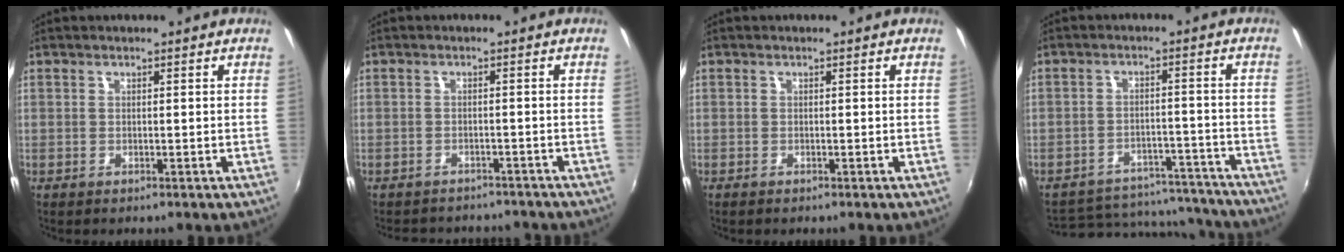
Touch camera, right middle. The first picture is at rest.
{"total": 8.5, "force": [-7.6, 2.8, 2.5], "torque": [-0.058, -0.013, -0.103]}
{"total": 0.5, "force": [-0.5, 0.2, 0.1], "torque": [-0.004, -0.003, -0.010]}
{"total": 17.3, "force": [-15.3, 6.5, 4.5], "torque": [-0.098, 0.038, -0.182]}